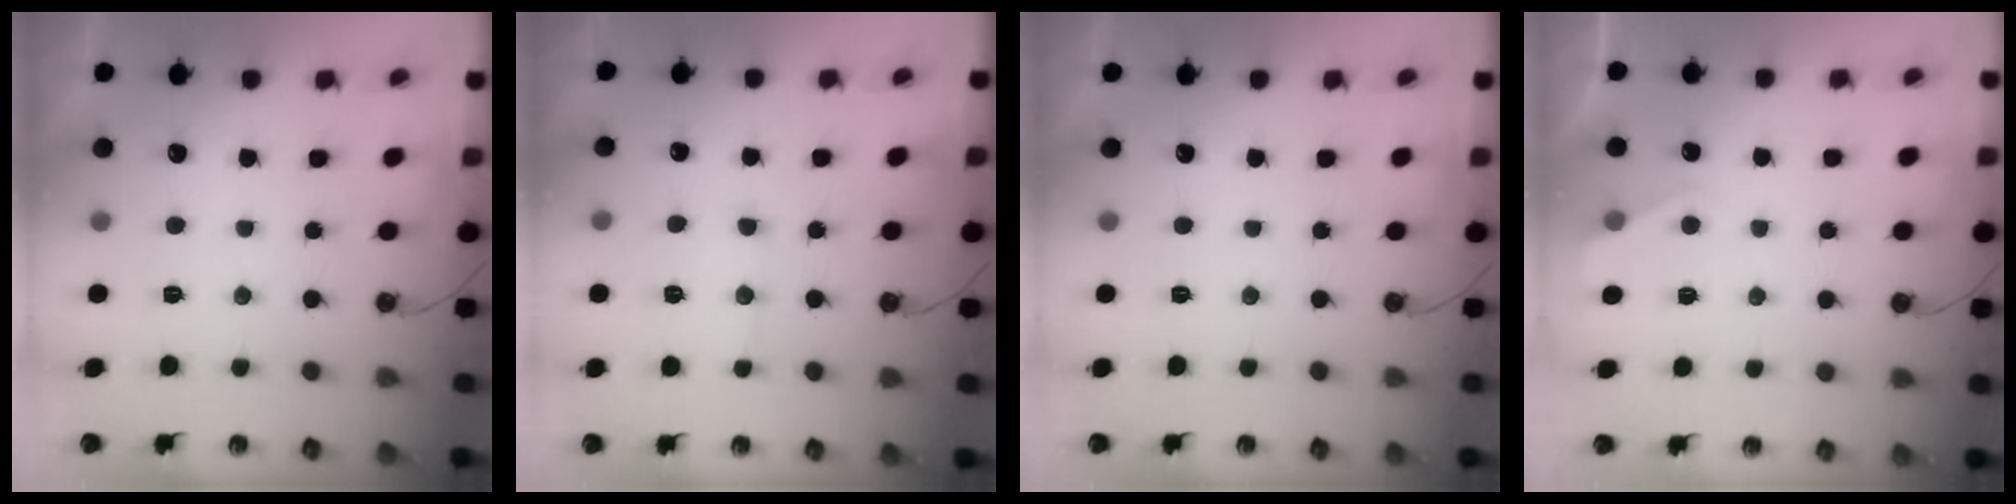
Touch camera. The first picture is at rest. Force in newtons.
{"total": 9.6, "press": 9.5, "slide": 0.9}
{"total": 0.0}
{"total": 4.4, "press": 4.3, "slide": 0.6}